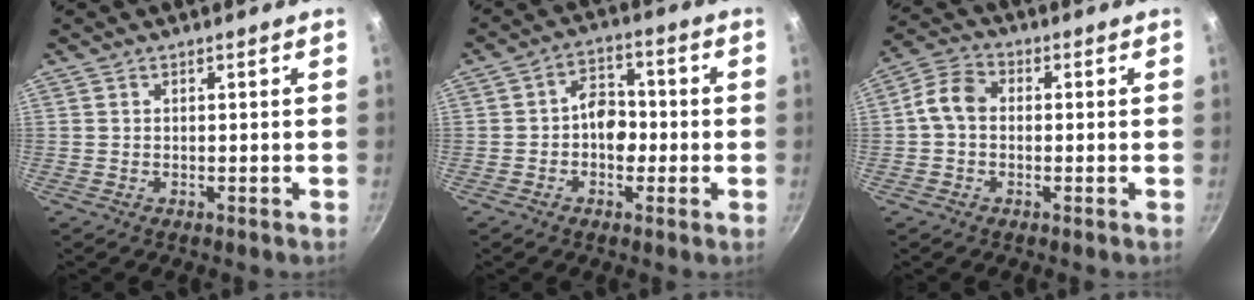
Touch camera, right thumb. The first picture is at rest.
{"total": 6.8, "force": [-0.9, 5.0, 4.5], "torque": [-0.028, 0.021, -0.023]}
{"total": 6.1, "force": [-0.2, 4.7, 3.9], "torque": [-0.068, 0.023, -0.021]}